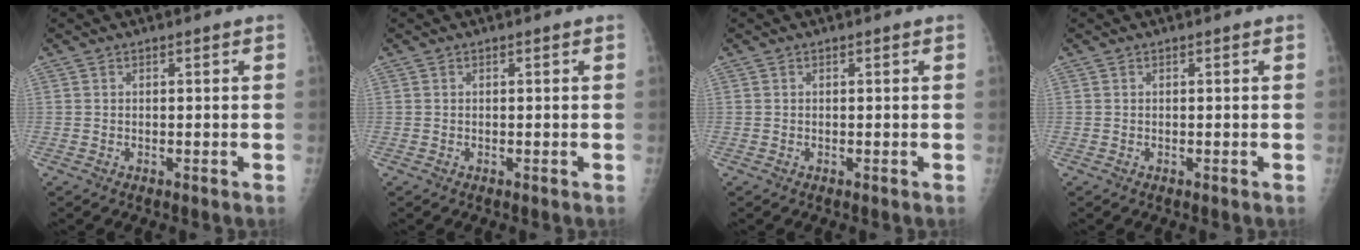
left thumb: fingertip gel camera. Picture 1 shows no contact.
{"total": 0.0}
{"total": 0.0}
{"total": 0.0}